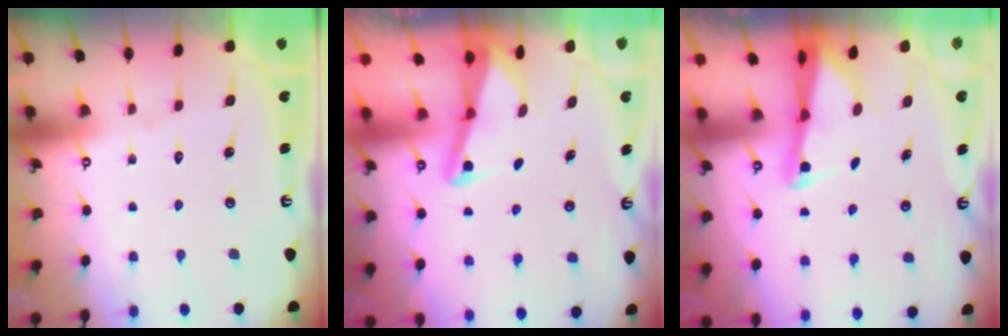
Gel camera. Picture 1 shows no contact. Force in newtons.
{"total": 2.2, "press": 2.2, "slide": 0.3}
{"total": 2.5, "press": 2.5, "slide": 0.5}